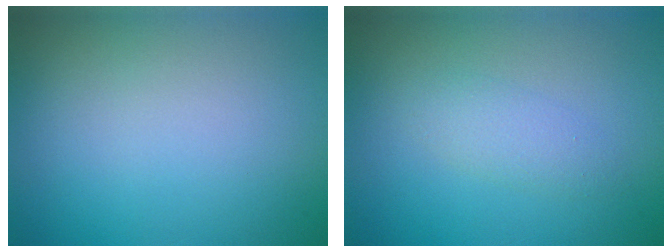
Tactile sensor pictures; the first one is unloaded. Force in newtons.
{"total": 1.8, "press": 1.8, "slide": 0.0}